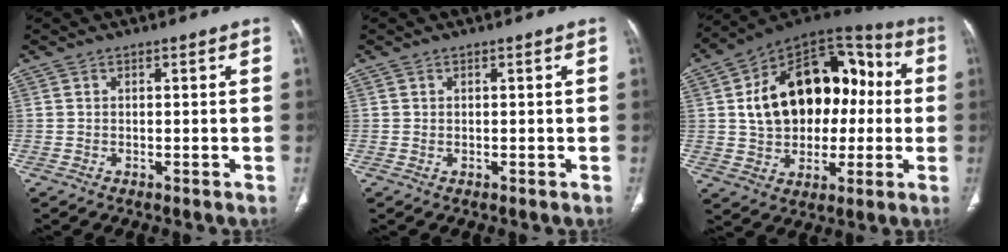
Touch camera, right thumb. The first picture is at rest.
{"total": 0.0}
{"total": 23.7, "force": [1.9, 16.1, 17.2], "torque": [-0.246, 0.038, 0.035]}